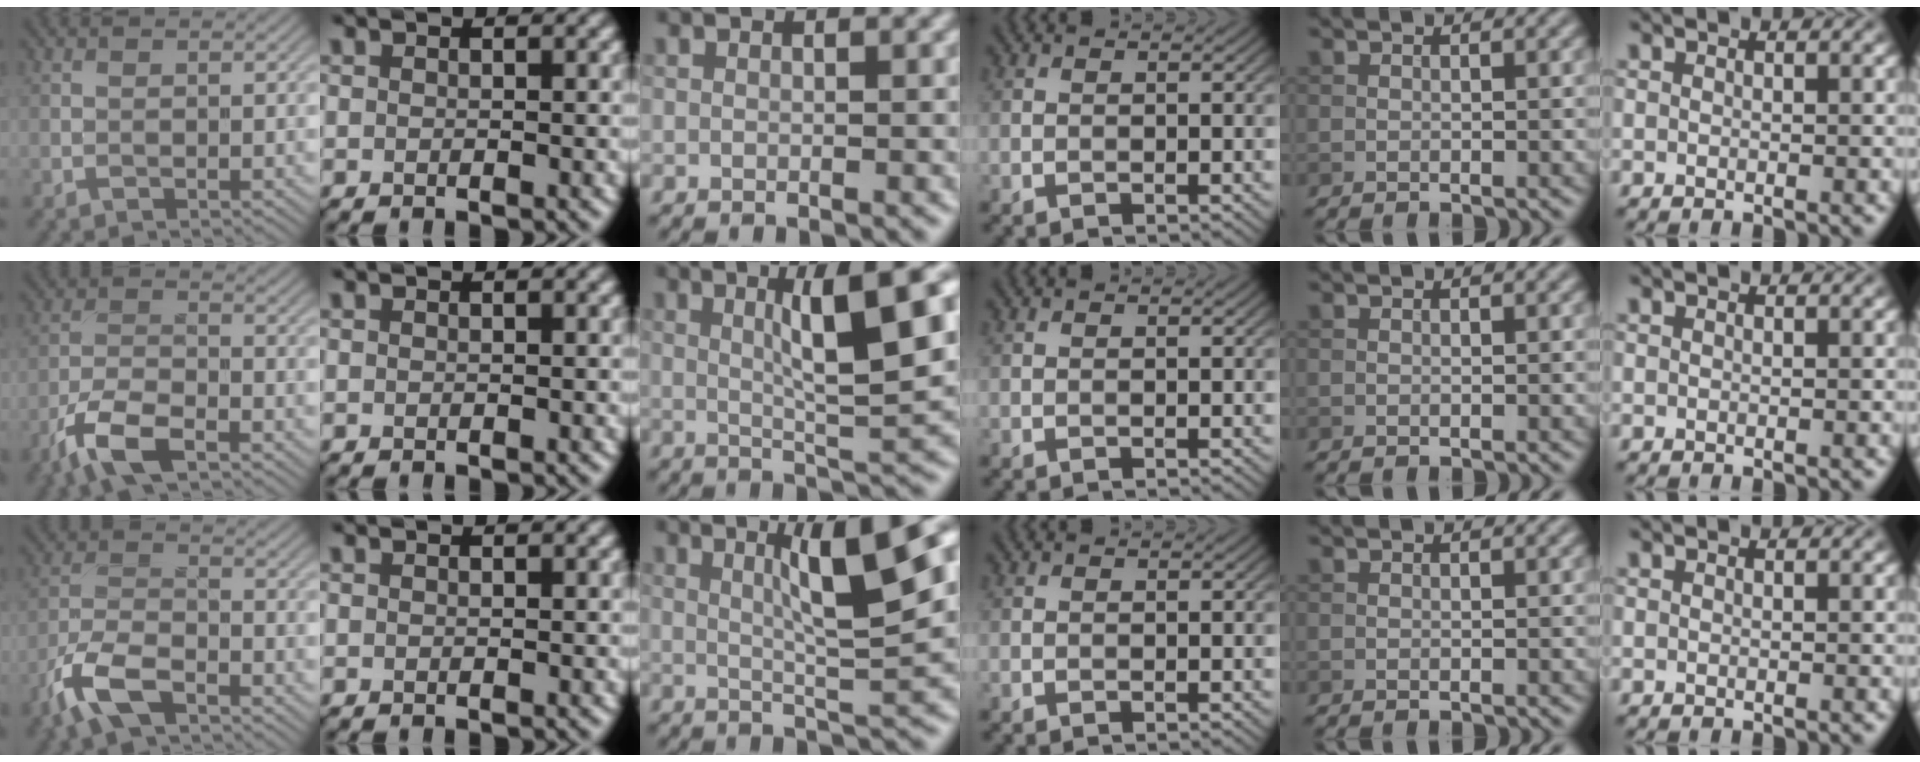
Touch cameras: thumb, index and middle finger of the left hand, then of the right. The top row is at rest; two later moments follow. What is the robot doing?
{"motion": "screw", "object": "medicine bottle"}